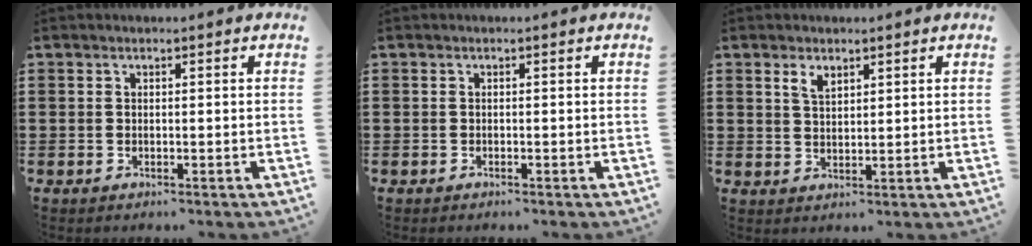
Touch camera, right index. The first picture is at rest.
{"total": 0.0}
{"total": 2.4, "force": [1.6, 1.2, 1.3], "torque": [-0.030, 0.003, 0.031]}